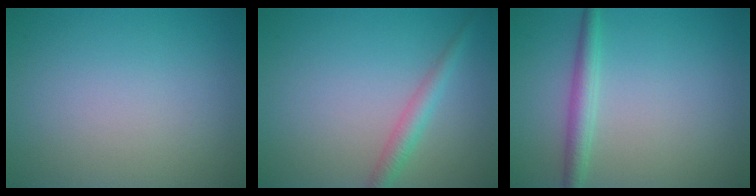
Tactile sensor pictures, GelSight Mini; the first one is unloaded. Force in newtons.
{"total": 2.2, "press": 2.2, "slide": 0.1}
{"total": 2.4, "press": 2.4, "slide": 0.0}